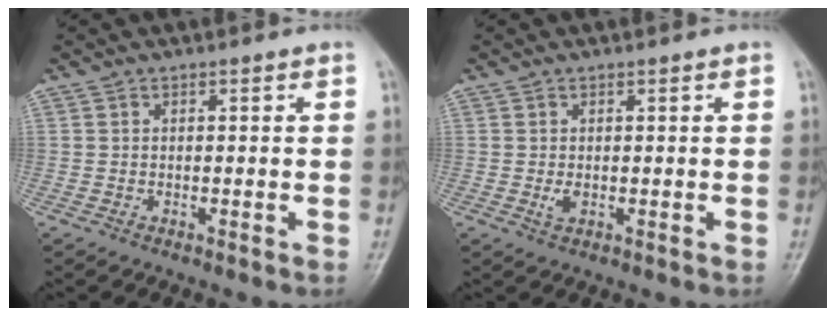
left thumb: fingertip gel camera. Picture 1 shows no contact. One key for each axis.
{"total": 1.7, "fx": 0.3, "fy": 0.8, "fz": 1.4, "tx": -0.026, "ty": -0.002, "tz": 0.010}